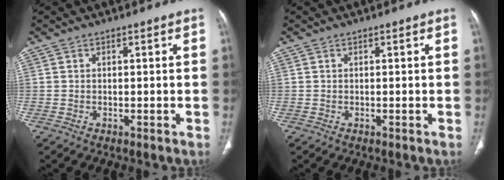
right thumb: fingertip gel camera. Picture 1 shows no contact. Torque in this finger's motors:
{"motor_torque": [0.13, 0.13, 0.25, 0.03, 0.00]}